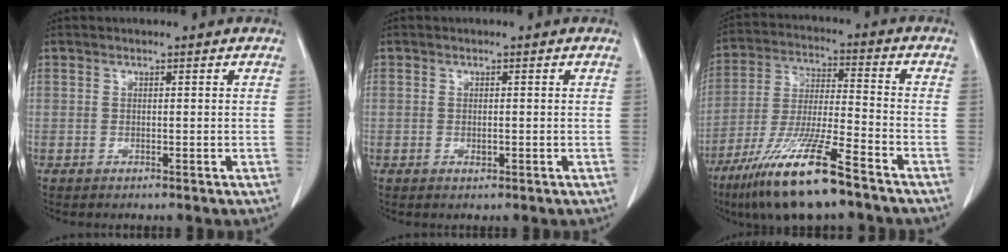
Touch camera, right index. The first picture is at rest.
{"total": 0.8, "force": [-0.1, 0.5, 0.6], "torque": [-0.013, -0.002, -0.001]}
{"total": 15.3, "force": [-10.2, 1.3, 11.4], "torque": [-0.238, -0.041, -0.192]}